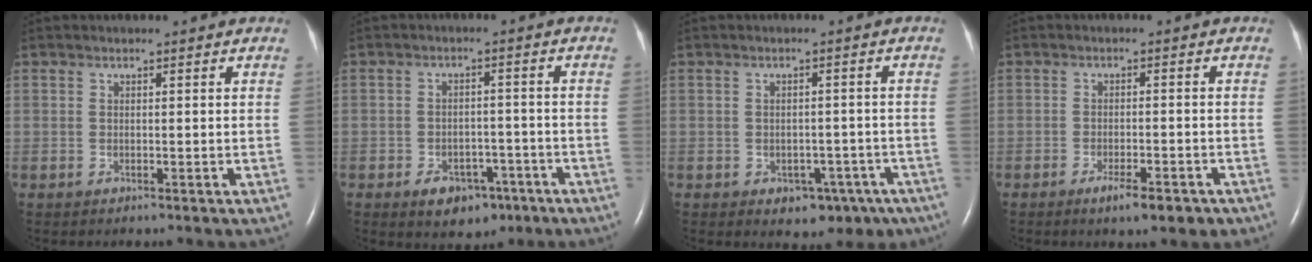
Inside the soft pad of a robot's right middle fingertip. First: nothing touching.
{"total": 6.4, "force": [-3.8, 4.0, 3.4], "torque": [-0.049, 0.008, -0.046]}
{"total": 6.7, "force": [-4.0, 4.5, 3.1], "torque": [-0.023, 0.017, -0.045]}
{"total": 5.0, "force": [-3.3, 1.1, 3.6], "torque": [-0.055, -0.004, -0.043]}